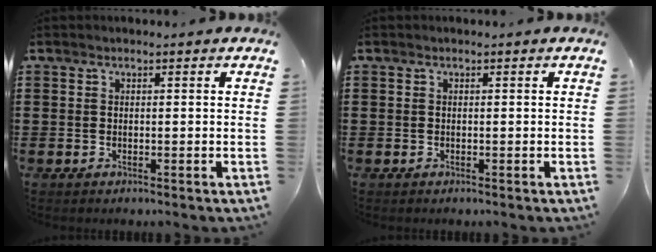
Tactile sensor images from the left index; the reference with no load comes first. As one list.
[{"total": 0.0}]